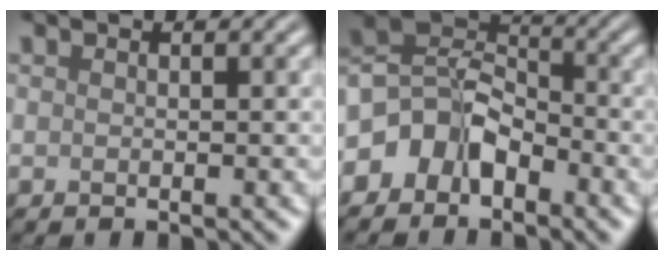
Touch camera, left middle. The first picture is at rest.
{"total": 4.8, "force": [-2.7, 3.2, 2.3], "torque": [-0.031, 0.009, -0.065]}